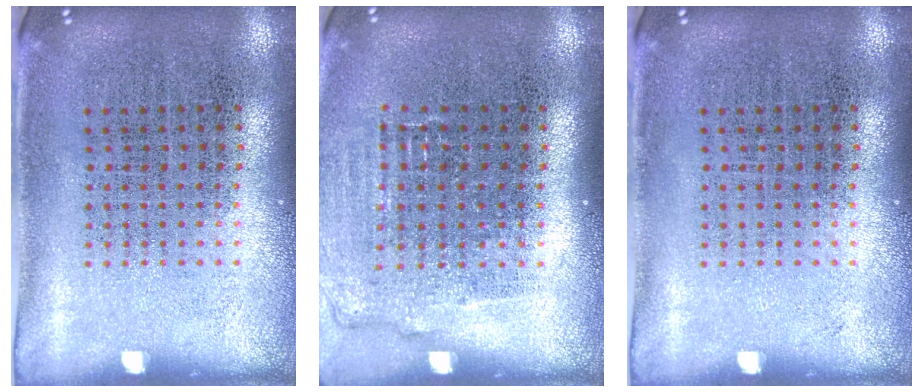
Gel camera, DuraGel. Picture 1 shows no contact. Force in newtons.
{"total": 1.1, "press": 1.1, "slide": 0.4}
{"total": 0.0}